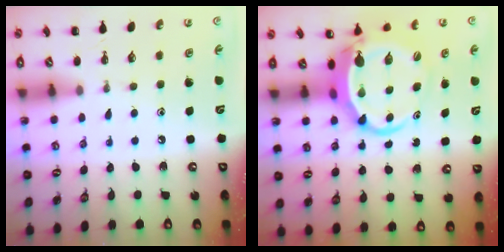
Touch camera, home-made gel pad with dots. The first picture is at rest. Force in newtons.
{"total": 7.5, "press": 7.4, "slide": 1.7}